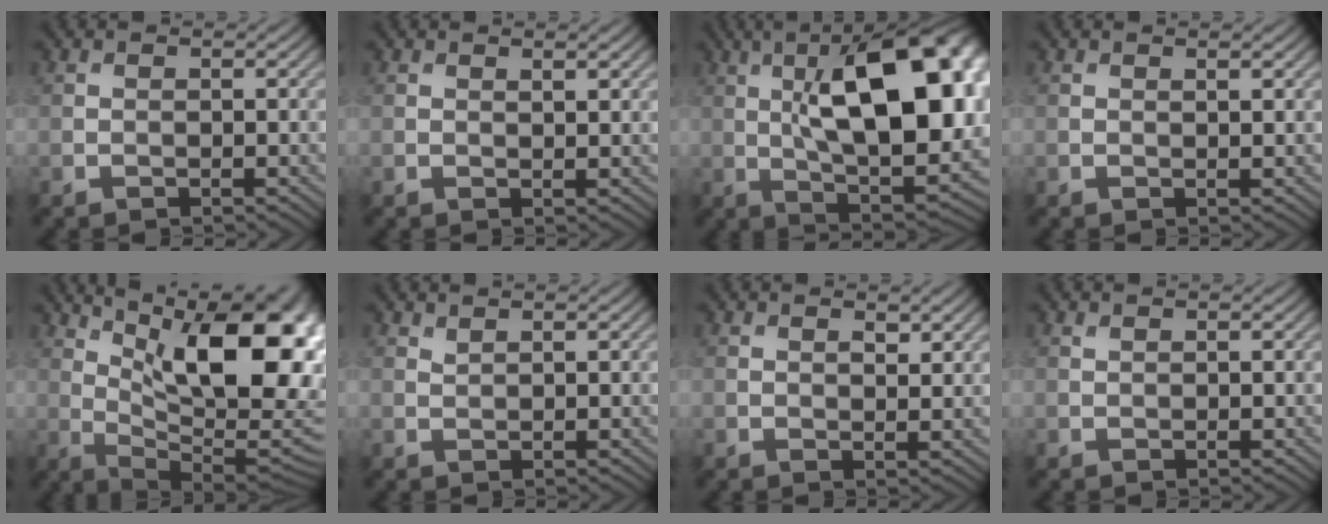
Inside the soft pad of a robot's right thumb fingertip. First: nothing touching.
{"total": 0.9, "force": [0.7, 0.1, 0.6], "torque": [-0.011, -0.003, 0.015]}
{"total": 20.2, "force": [3.7, 8.6, 17.9], "torque": [-0.247, 0.028, 0.046]}
{"total": 0.6, "force": [0.4, 0.1, 0.4], "torque": [-0.006, -0.001, 0.009]}
{"total": 17.6, "force": [6.6, 6.6, 14.9], "torque": [-0.214, 0.014, 0.111]}
{"total": 0.5, "force": [0.5, 0.0, 0.0], "torque": [-0.003, -0.002, 0.015]}
{"total": 1.5, "force": [0.9, 0.6, 1.1], "torque": [-0.018, -0.006, 0.020]}
{"total": 0.0}